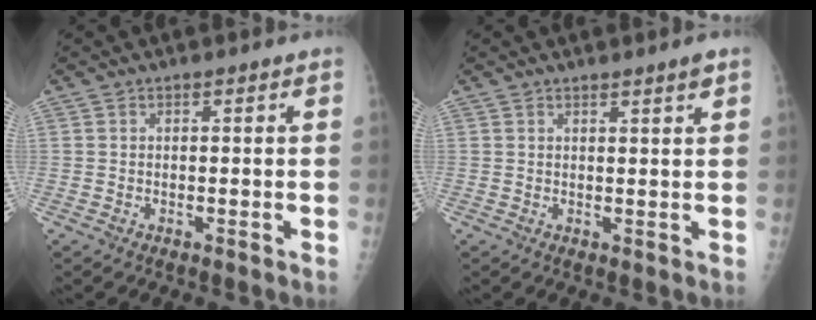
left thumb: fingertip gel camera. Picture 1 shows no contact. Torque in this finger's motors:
{"motor_torque": [-0.23, -0.10, -0.08, 0.01, -0.03]}